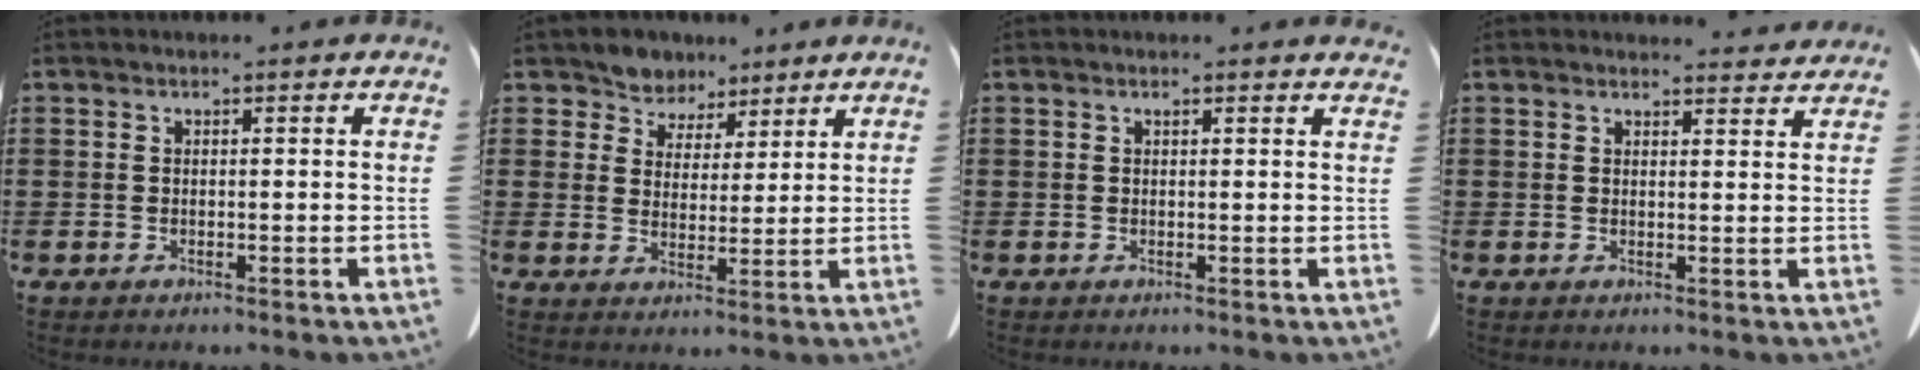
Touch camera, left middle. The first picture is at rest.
{"total": 5.1, "force": [4.4, 2.4, -0.4], "torque": [-0.025, -0.020, 0.082]}
{"total": 0.6, "force": [0.4, 0.0, 0.4], "torque": [-0.009, -0.001, 0.009]}
{"total": 2.5, "force": [2.4, 0.3, 0.3], "torque": [-0.005, -0.008, 0.044]}